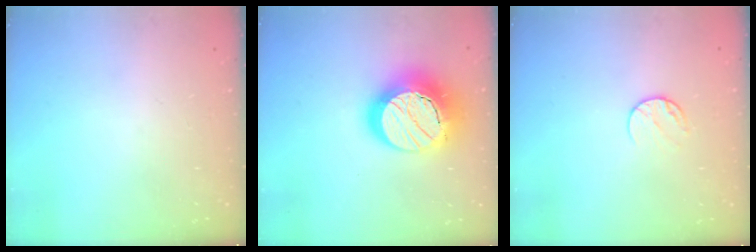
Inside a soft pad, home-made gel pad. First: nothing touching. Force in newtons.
{"total": 21.3, "press": 21.2, "slide": 1.6}
{"total": 6.5, "press": 6.4, "slide": 0.7}